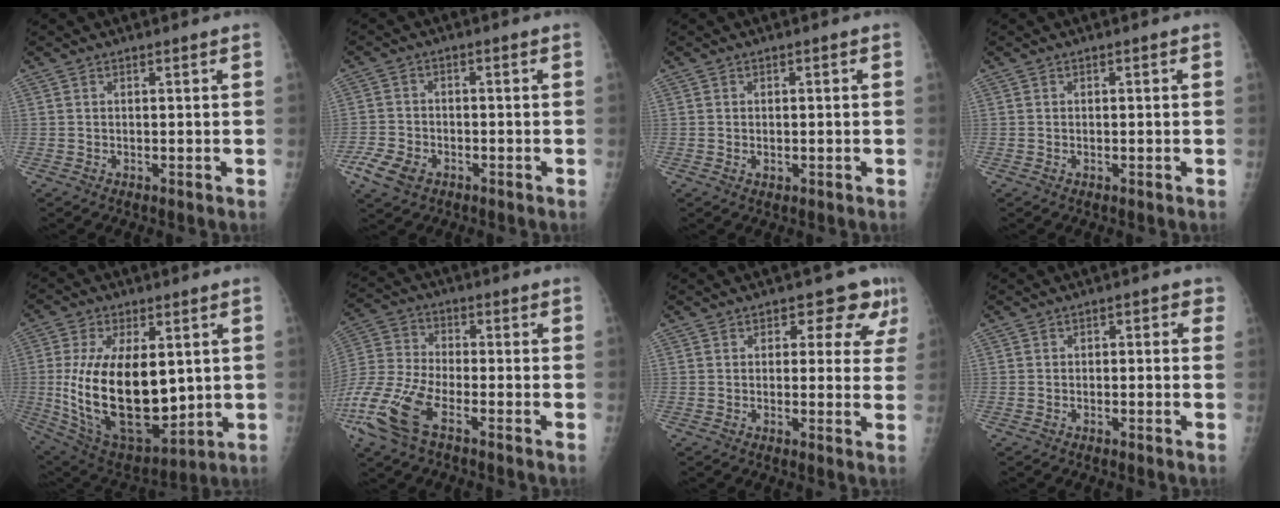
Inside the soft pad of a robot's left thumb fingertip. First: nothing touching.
{"total": 6.0, "force": [-3.5, 3.9, 3.0], "torque": [-0.065, 0.009, -0.061]}
{"total": 1.1, "force": [-0.1, 0.7, 0.8], "torque": [-0.011, 0.003, 0.001]}
{"total": 0.0}
{"total": 23.3, "force": [0.8, 12.2, 19.9], "torque": [-0.346, -0.031, 0.040]}
{"total": 14.4, "force": [-7.6, 6.0, 10.7], "torque": [-0.251, 0.007, -0.153]}
{"total": 7.3, "force": [3.6, 4.7, 4.2], "torque": [-0.001, -0.008, 0.031]}
{"total": 1.6, "force": [0.0, 1.3, 1.0], "torque": [0.009, 0.007, -0.014]}